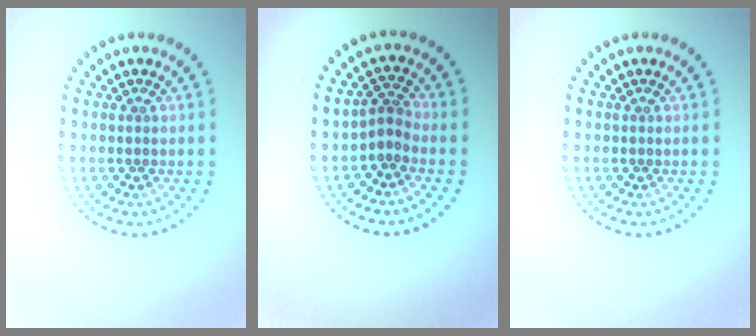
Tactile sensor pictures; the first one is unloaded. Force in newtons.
{"total": 2.0, "press": 1.3, "slide": 1.5}
{"total": 0.0}